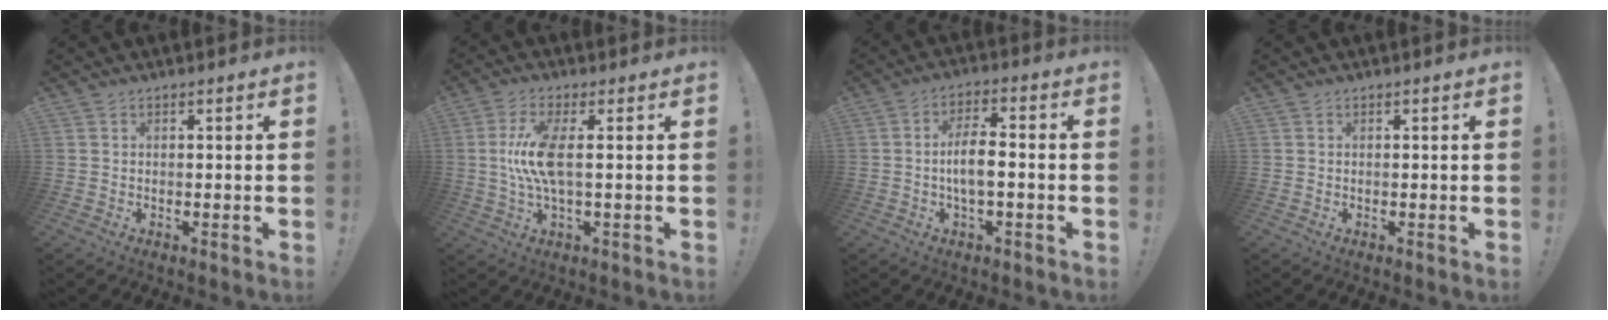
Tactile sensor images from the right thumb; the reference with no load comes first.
{"total": 10.6, "force": [0.7, 2.8, 10.2], "torque": [-0.203, -0.006, 0.008]}
{"total": 7.6, "force": [-1.6, 2.7, 6.9], "torque": [-0.136, 0.010, -0.031]}
{"total": 0.0}